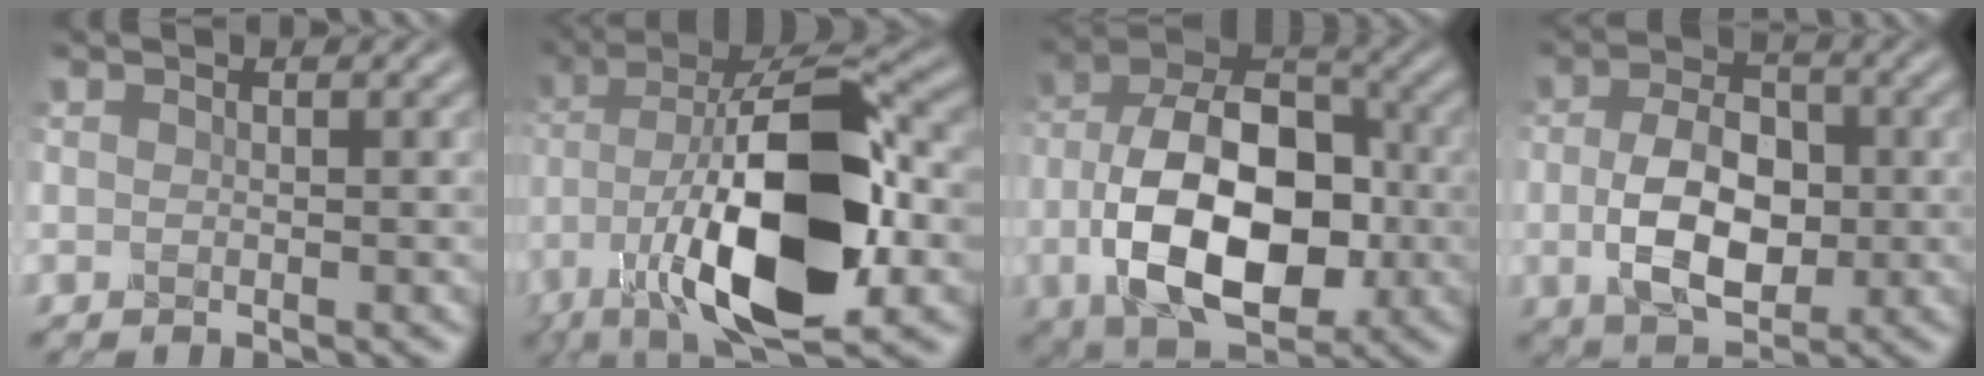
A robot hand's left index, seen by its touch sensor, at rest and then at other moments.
{"total": 15.9, "force": [-3.9, 6.8, 13.8], "torque": [-0.255, 0.000, -0.074]}
{"total": 12.8, "force": [-2.9, 7.7, 9.8], "torque": [-0.174, -0.002, -0.059]}
{"total": 6.9, "force": [-0.5, 4.4, 5.4], "torque": [-0.110, 0.000, -0.011]}